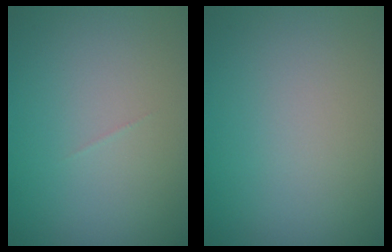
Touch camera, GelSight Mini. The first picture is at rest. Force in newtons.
{"total": 0.0}